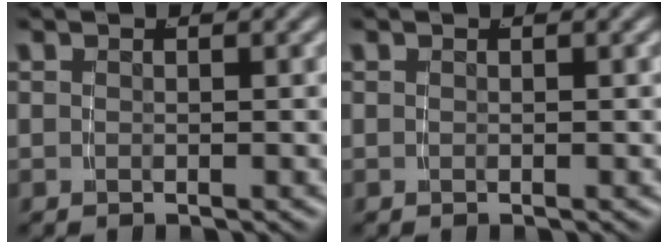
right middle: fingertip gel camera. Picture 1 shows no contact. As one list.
[{"total": 0.0}]